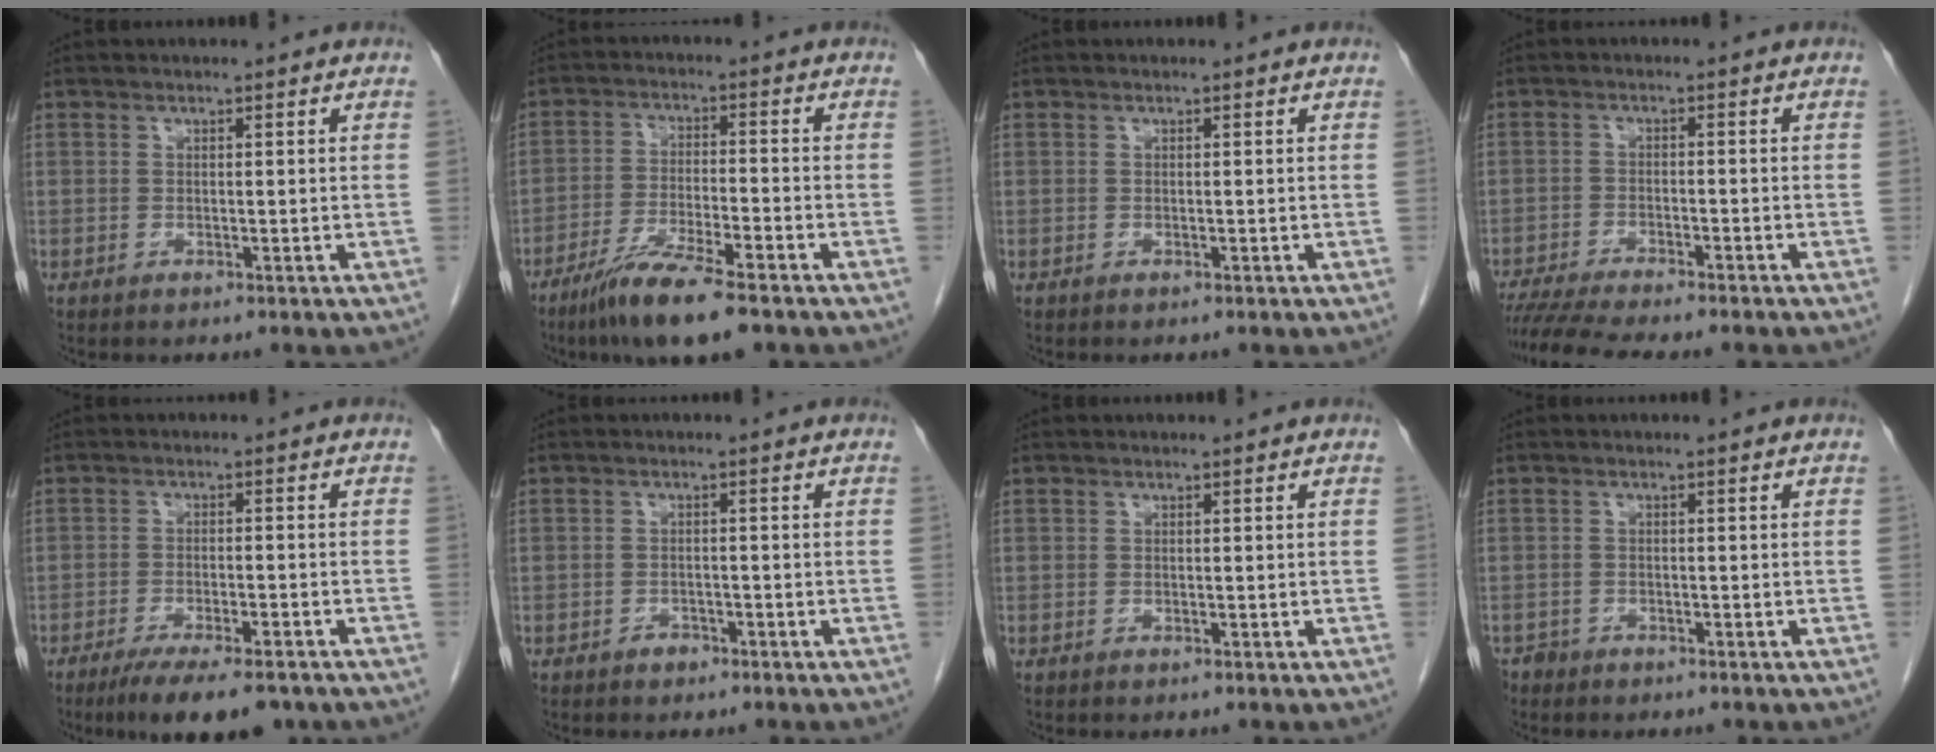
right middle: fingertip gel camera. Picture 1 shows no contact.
{"total": 10.1, "force": [-7.2, 0.9, 7.0], "torque": [-0.131, -0.026, -0.128]}
{"total": 0.0}
{"total": 10.9, "force": [-9.4, 1.0, 5.4], "torque": [-0.078, -0.013, -0.143]}
{"total": 10.2, "force": [-7.7, 2.4, 6.3], "torque": [-0.091, -0.014, -0.116]}
{"total": 1.4, "force": [-1.0, 0.8, 0.4], "torque": [-0.006, 0.004, -0.016]}
{"total": 0.0}
{"total": 1.7, "force": [-1.4, 1.0, -0.2], "torque": [0.000, 0.002, -0.026]}